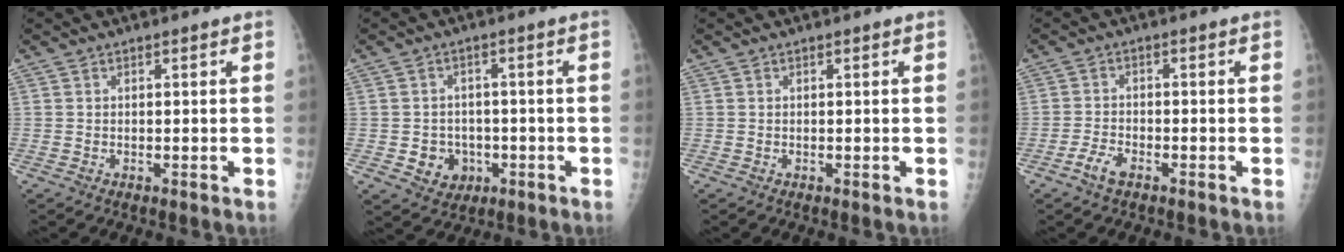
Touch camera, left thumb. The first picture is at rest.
{"total": 6.0, "force": [-1.7, 5.3, 2.3], "torque": [-0.008, 0.010, -0.019]}
{"total": 0.0}
{"total": 3.5, "force": [-2.3, 1.5, 2.2], "torque": [-0.046, 0.013, -0.044]}